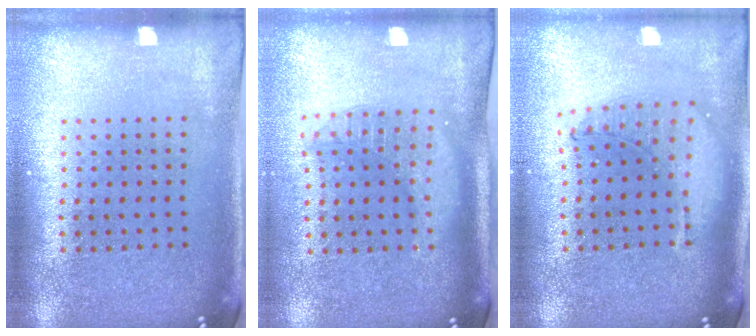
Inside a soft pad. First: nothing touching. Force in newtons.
{"total": 1.8, "press": 1.5, "slide": 1.0}
{"total": 1.2, "press": 1.1, "slide": 0.3}